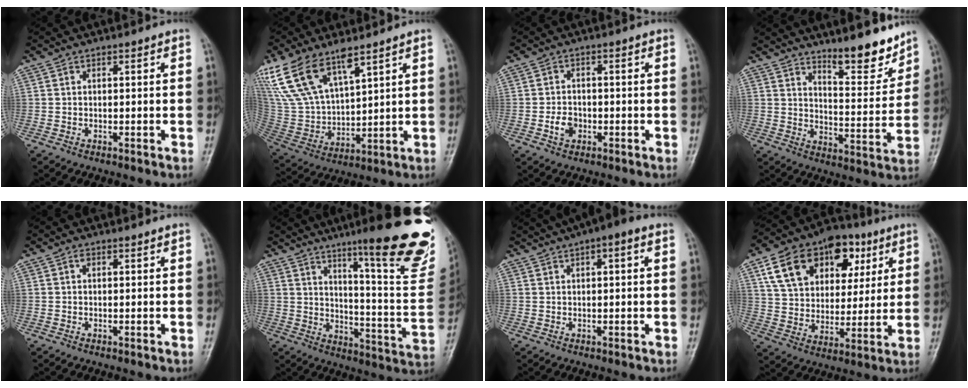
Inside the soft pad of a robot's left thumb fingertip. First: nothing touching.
{"total": 16.1, "force": [10.5, 6.6, 10.3], "torque": [-0.199, -0.033, 0.222]}
{"total": 3.5, "force": [-1.1, 2.7, 1.9], "torque": [-0.024, 0.009, -0.021]}
{"total": 15.7, "force": [13.0, 4.1, 7.9], "torque": [-0.082, -0.106, 0.190]}
{"total": 0.8, "force": [0.5, 0.4, 0.6], "torque": [-0.006, 0.000, 0.006]}
{"total": 24.4, "force": [14.9, 3.7, 19.0], "torque": [-0.225, -0.074, 0.211]}
{"total": 6.8, "force": [3.7, 1.9, 5.4], "torque": [-0.085, 0.024, 0.051]}
{"total": 20.9, "force": [9.1, 13.8, 12.7], "torque": [-0.171, 0.000, 0.150]}